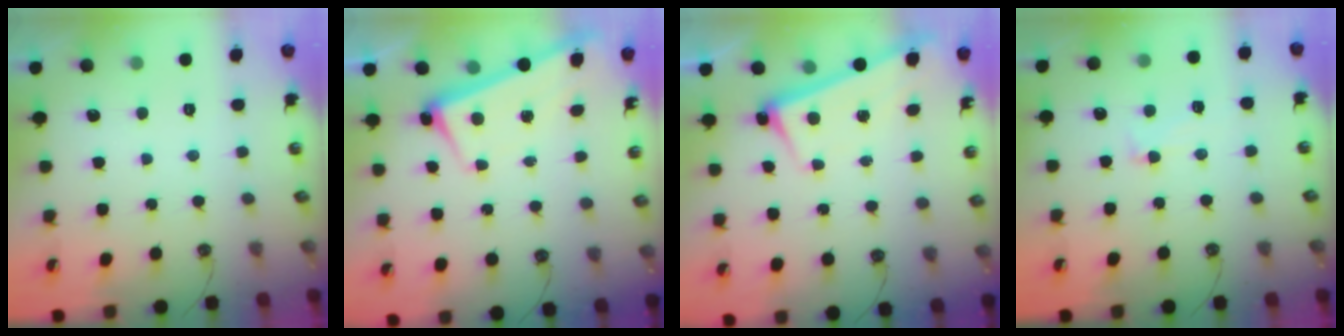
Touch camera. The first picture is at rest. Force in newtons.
{"total": 2.6, "press": 2.6, "slide": 0.5}
{"total": 2.5, "press": 2.4, "slide": 0.6}
{"total": 4.1, "press": 4.0, "slide": 1.1}